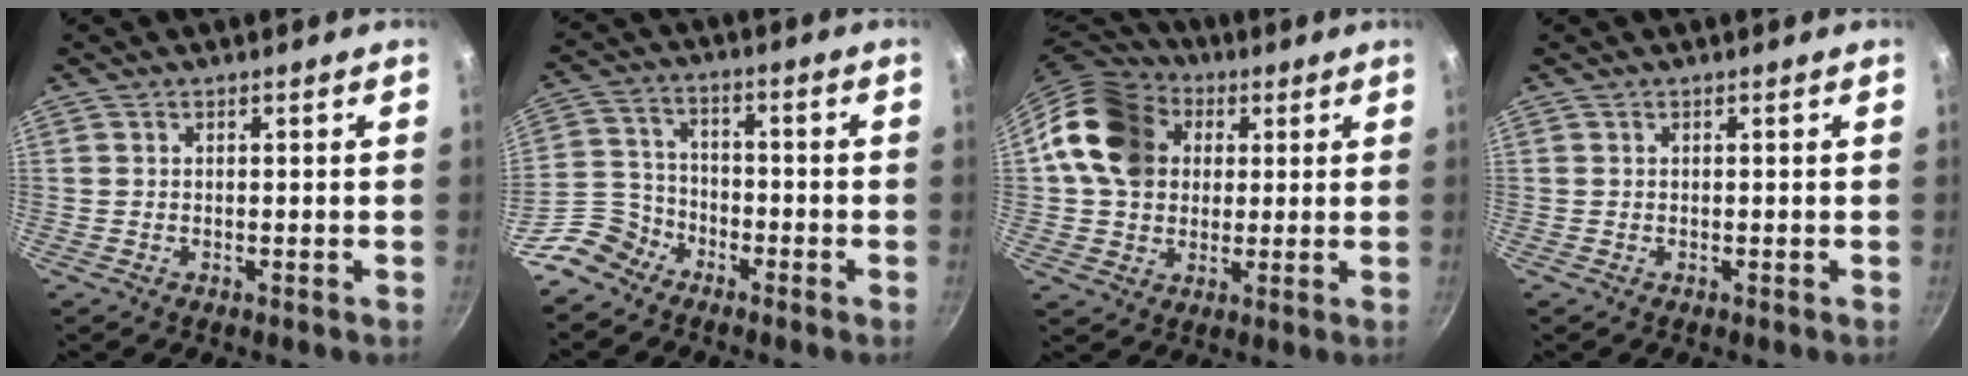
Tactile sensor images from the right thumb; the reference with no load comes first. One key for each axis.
{"total": 8.1, "fx": -6.0, "fy": 5.2, "fz": 1.8, "tx": -0.011, "ty": 0.053, "tz": -0.132}
{"total": 16.3, "fx": 3.5, "fy": 13.1, "fz": 8.9, "tx": -0.141, "ty": 0.017, "tz": 0.049}
{"total": 0.0}